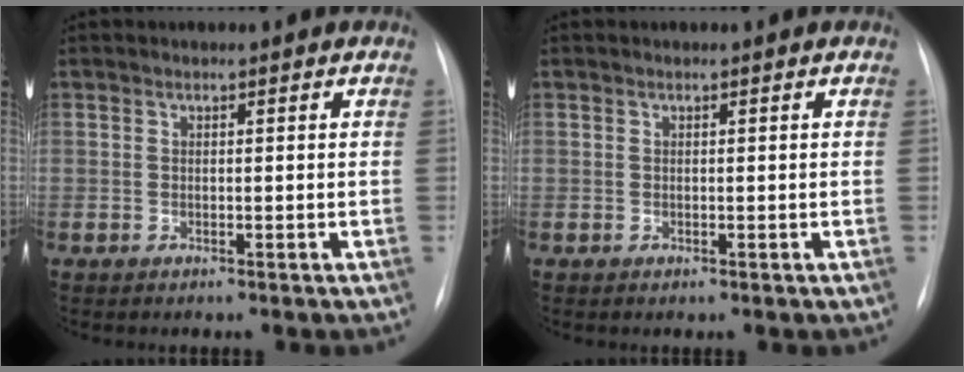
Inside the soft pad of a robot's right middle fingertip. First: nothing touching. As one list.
[{"total": 0.0}]